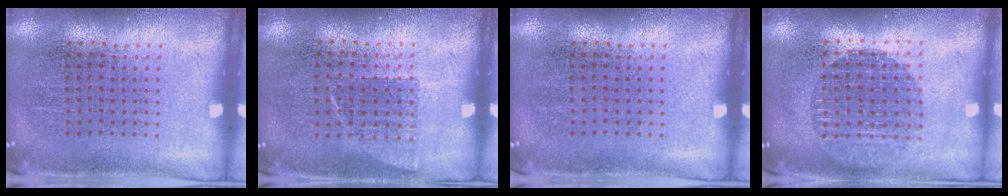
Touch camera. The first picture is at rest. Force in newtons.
{"total": 0.7, "press": 0.6, "slide": 0.4}
{"total": 0.0}
{"total": 1.7, "press": 1.5, "slide": 0.8}